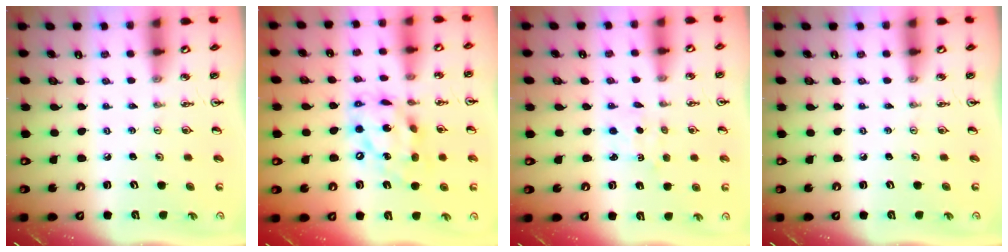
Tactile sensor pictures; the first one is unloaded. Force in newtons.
{"total": 14.6, "press": 14.5, "slide": 1.0}
{"total": 1.7, "press": 1.7, "slide": 0.3}
{"total": 0.0}